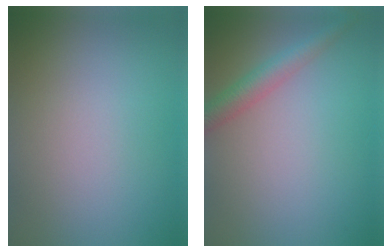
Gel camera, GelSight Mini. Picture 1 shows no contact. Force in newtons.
{"total": 2.9, "press": 2.9, "slide": 0.2}